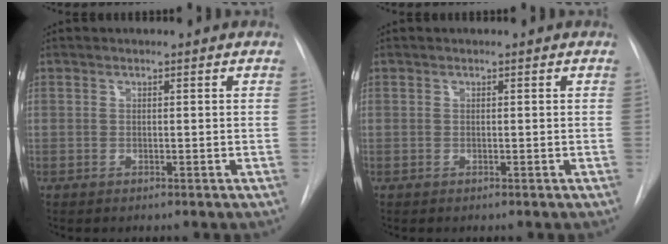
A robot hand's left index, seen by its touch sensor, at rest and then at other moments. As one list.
[{"total": 0.0}]